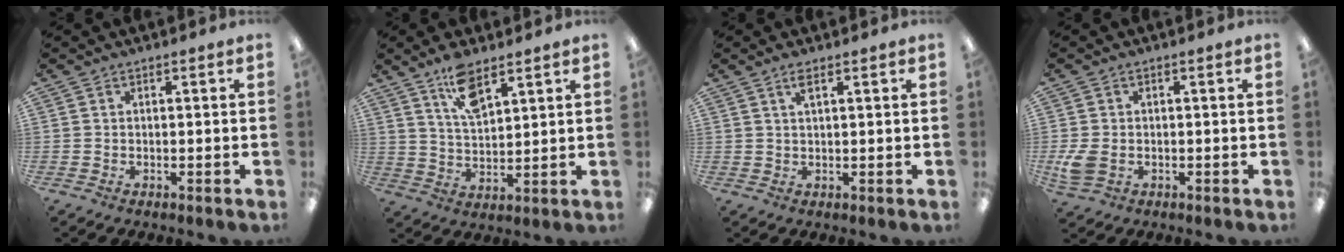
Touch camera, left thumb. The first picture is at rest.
{"total": 9.7, "force": [6.9, 3.7, 5.7], "torque": [-0.106, -0.026, 0.122]}
{"total": 2.7, "force": [1.7, 0.7, 2.1], "torque": [-0.038, 0.002, 0.026]}
{"total": 5.0, "force": [-0.8, 3.6, 3.4], "torque": [-0.067, -0.001, -0.014]}